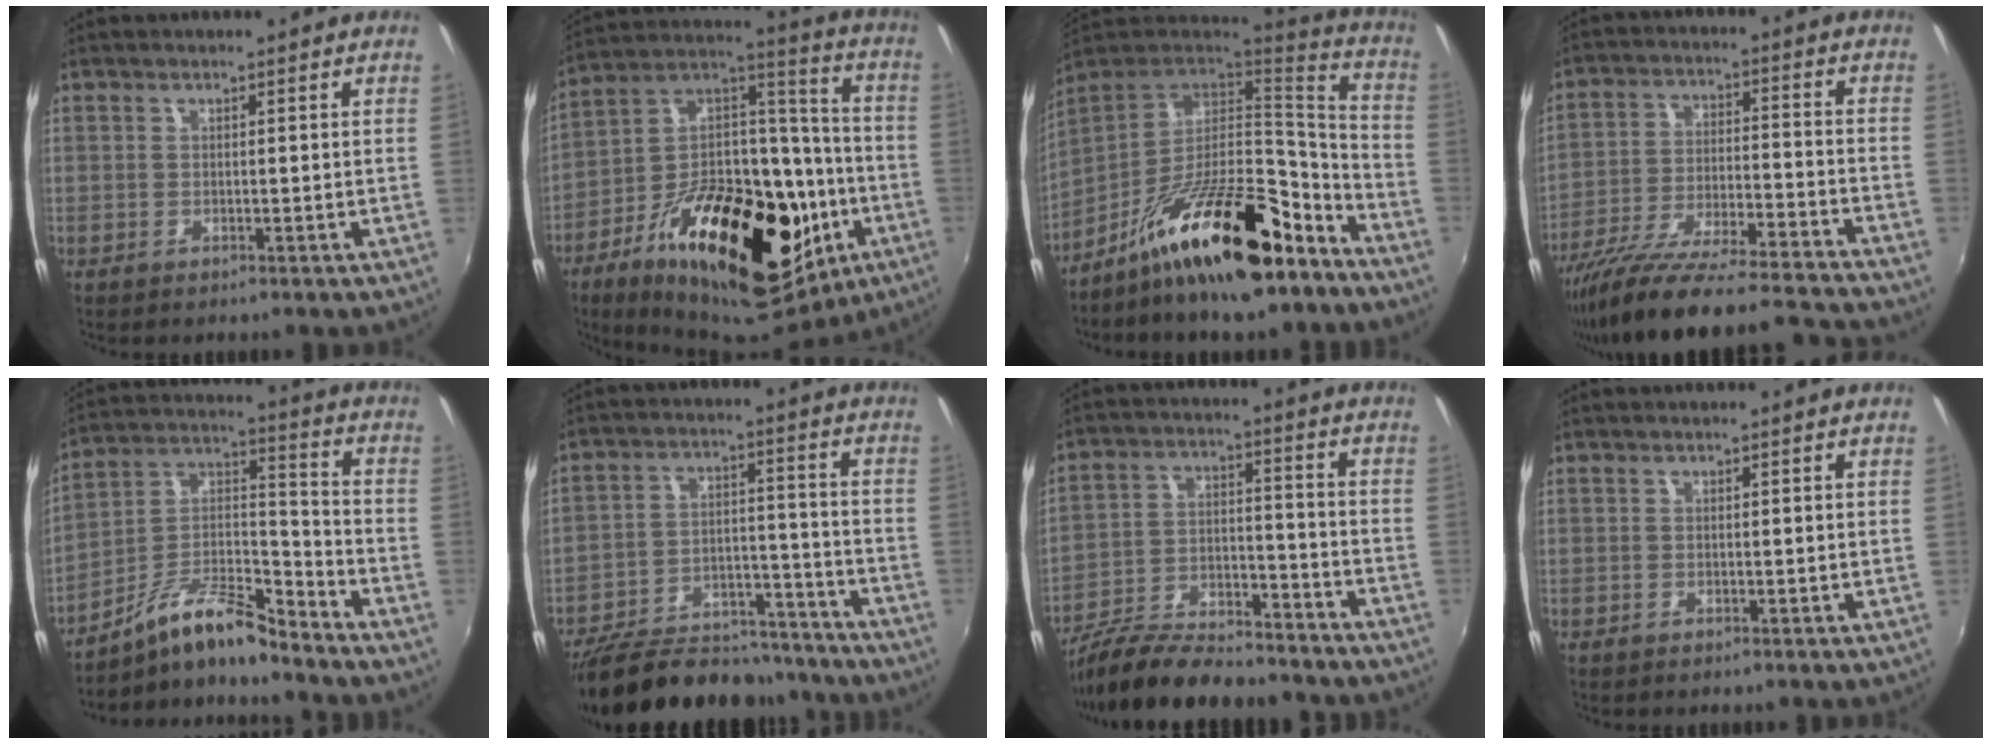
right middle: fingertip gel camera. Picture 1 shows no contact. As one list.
[{"total": 34.9, "force": [-14.6, 17.4, 26.5], "torque": [-0.439, 0.013, -0.220]}, {"total": 22.3, "force": [-14.4, 7.4, 15.4], "torque": [-0.244, 0.009, -0.238]}, {"total": 25.9, "force": [-23.3, 1.6, 11.2], "torque": [-0.192, -0.055, -0.353]}, {"total": 12.2, "force": [-10.2, 2.1, 6.2], "torque": [-0.126, 0.022, -0.196]}, {"total": 19.8, "force": [-17.2, 8.2, 5.6], "torque": [-0.123, 0.044, -0.240]}, {"total": 21.6, "force": [-18.1, 5.6, 10.5], "torque": [-0.194, -0.016, -0.272]}, {"total": 0.0}]